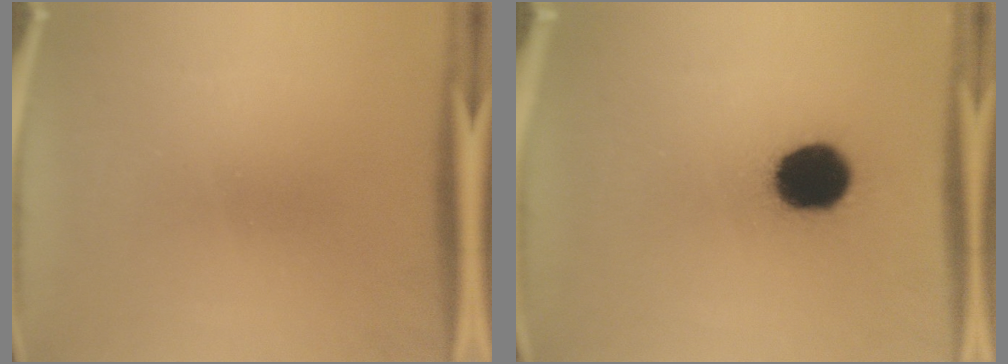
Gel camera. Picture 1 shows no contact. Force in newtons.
{"total": 14.4}